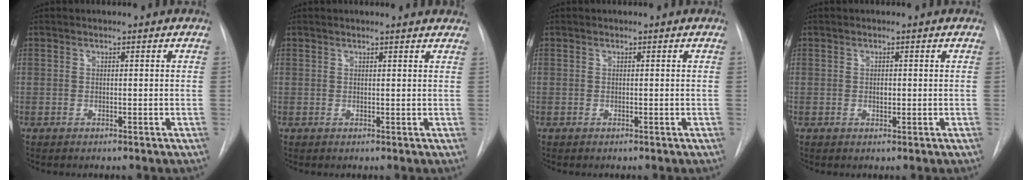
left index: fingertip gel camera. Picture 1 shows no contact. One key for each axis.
{"total": 4.4, "fx": 4.1, "fy": 0.6, "fz": 1.4, "tx": -0.015, "ty": -0.001, "tz": 0.026}
{"total": 0.0}
{"total": 0.6, "fx": -0.6, "fy": 0.1, "fz": 0.1, "tx": -0.001, "ty": -0.006, "tz": -0.010}